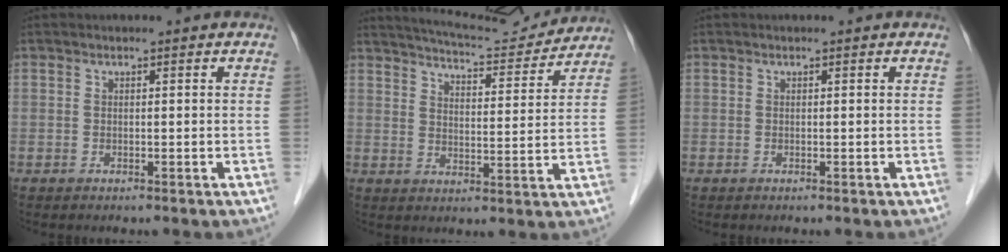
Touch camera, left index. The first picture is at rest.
{"total": 12.5, "force": [12.1, 1.2, 2.8], "torque": [-0.048, 0.004, 0.167]}
{"total": 0.0}